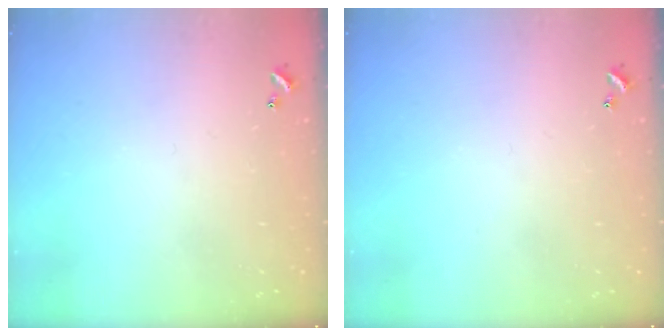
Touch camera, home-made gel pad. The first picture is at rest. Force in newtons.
{"total": 0.0}